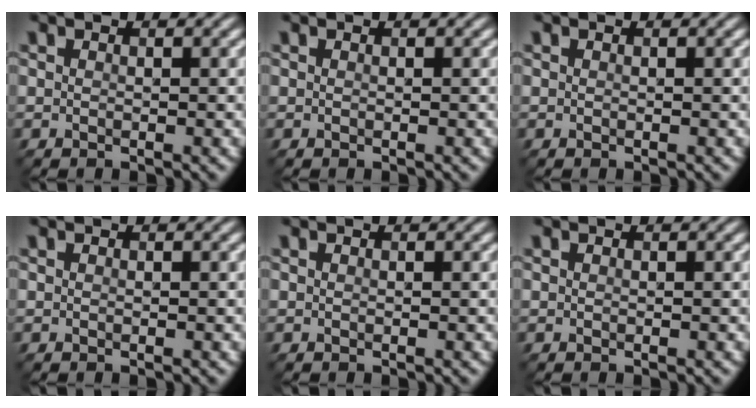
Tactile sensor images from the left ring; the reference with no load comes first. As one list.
[{"total": 0.0}, {"total": 0.0}, {"total": 0.0}, {"total": 0.0}, {"total": 0.0}]